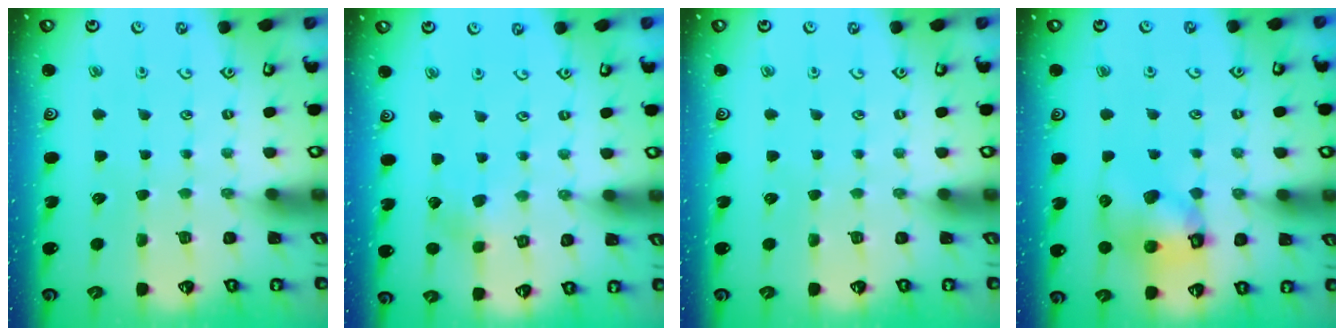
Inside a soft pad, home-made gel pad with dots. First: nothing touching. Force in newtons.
{"total": 2.8, "press": 2.8, "slide": 0.5}
{"total": 0.0}
{"total": 10.9, "press": 10.7, "slide": 1.6}